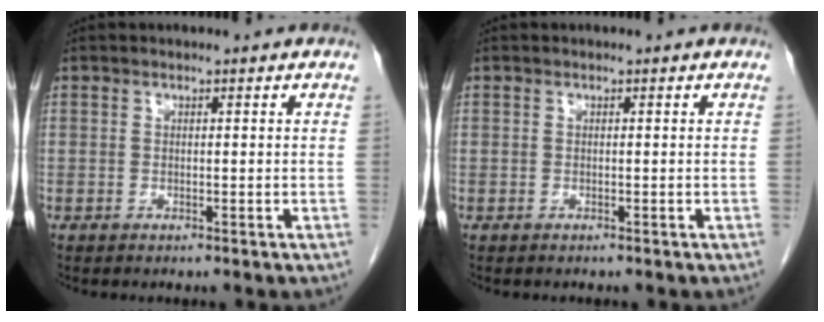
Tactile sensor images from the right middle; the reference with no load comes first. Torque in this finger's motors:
{"motor_torque": [-0.25, -0.28, -0.05, 0.01]}